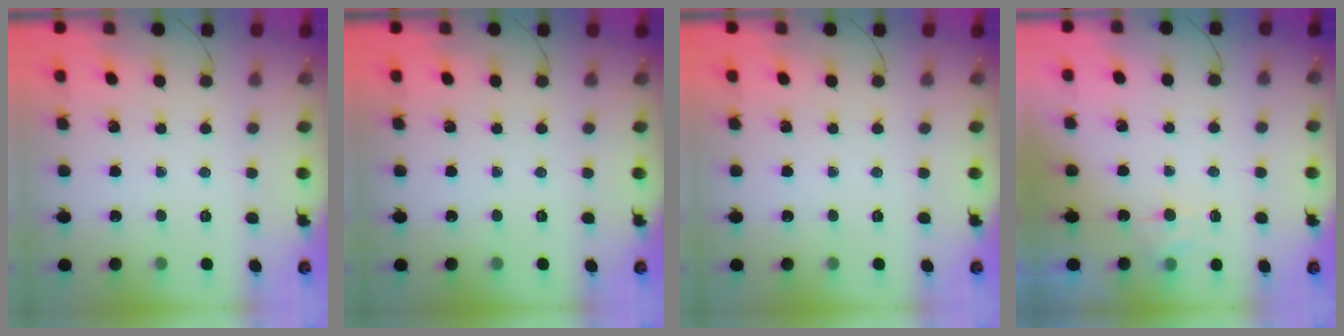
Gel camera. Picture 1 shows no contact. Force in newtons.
{"total": 0.0}
{"total": 0.0}
{"total": 5.5, "press": 5.3, "slide": 1.5}